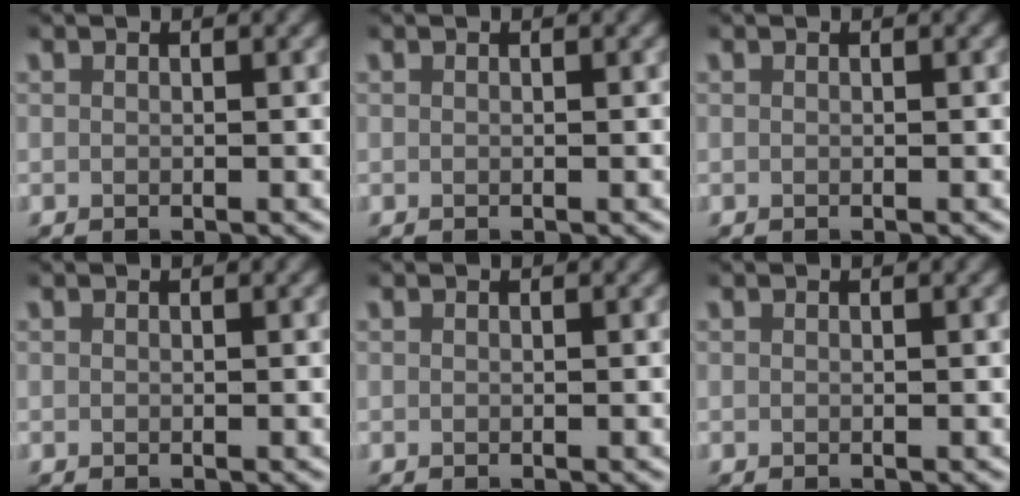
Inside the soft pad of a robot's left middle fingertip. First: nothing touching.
{"total": 0.0}
{"total": 0.0}
{"total": 0.0}
{"total": 0.0}
{"total": 0.0}